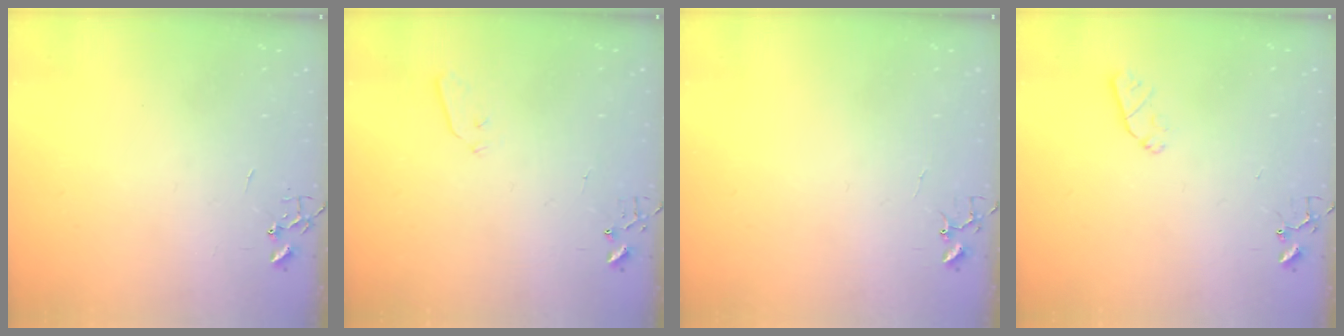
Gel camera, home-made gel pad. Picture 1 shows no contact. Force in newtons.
{"total": 3.5, "press": 3.5, "slide": 0.6}
{"total": 3.8, "press": 3.8, "slide": 0.4}
{"total": 5.2, "press": 5.2, "slide": 0.8}